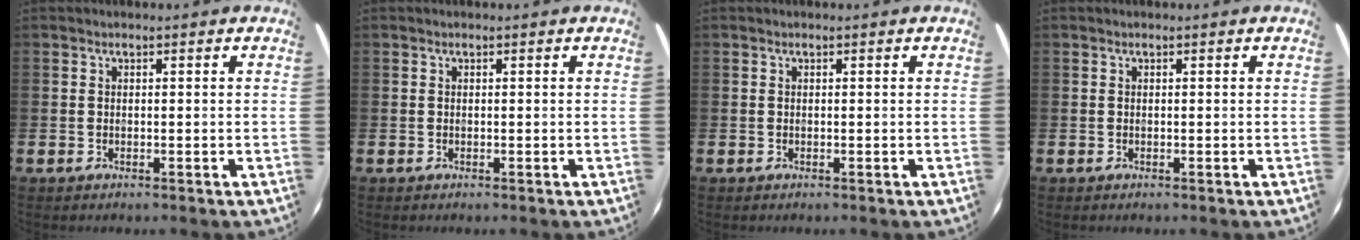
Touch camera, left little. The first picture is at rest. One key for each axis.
{"total": 0.0}
{"total": 0.0}
{"total": 0.0}